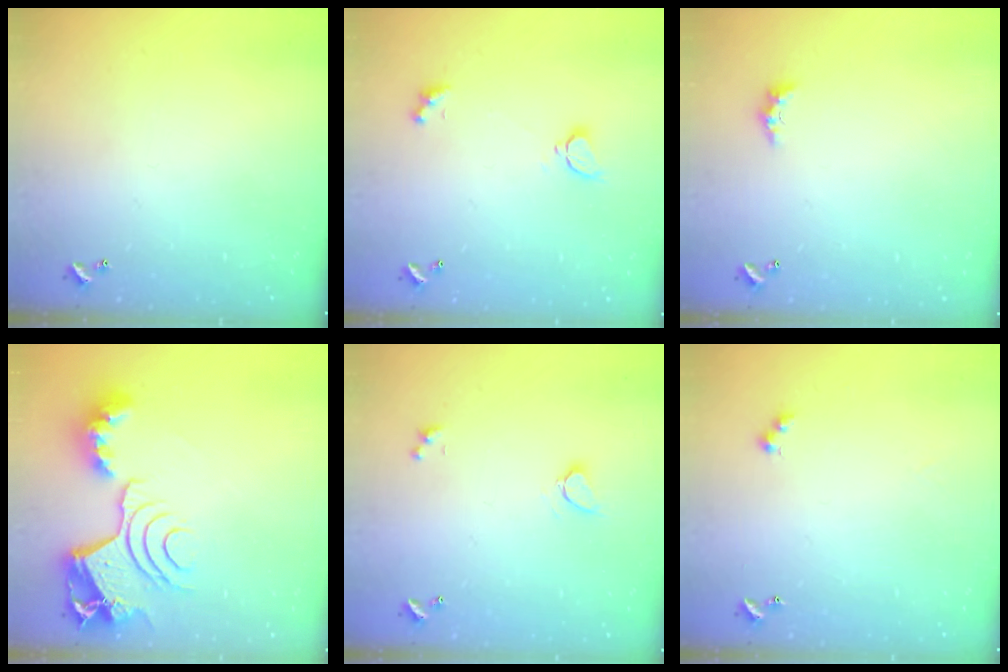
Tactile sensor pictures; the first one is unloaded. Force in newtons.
{"total": 1.8, "press": 1.8, "slide": 0.3}
{"total": 2.1, "press": 2.0, "slide": 0.7}
{"total": 14.2, "press": 14.0, "slide": 1.9}
{"total": 0.9, "press": 0.8, "slide": 0.5}
{"total": 2.4, "press": 2.3, "slide": 0.5}